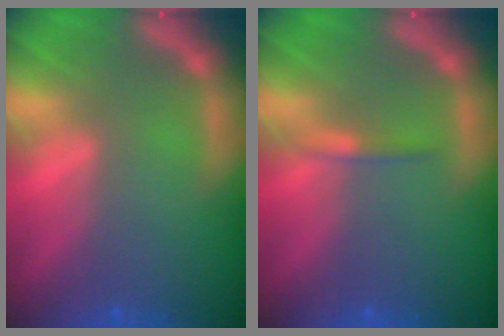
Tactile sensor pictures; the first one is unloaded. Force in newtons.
{"total": 0.9}